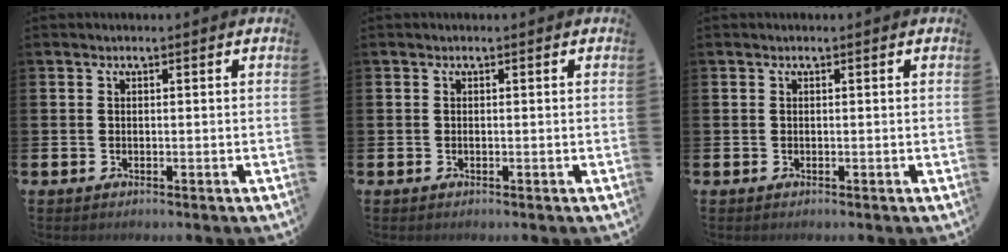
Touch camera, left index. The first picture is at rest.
{"total": 0.0}
{"total": 0.0}